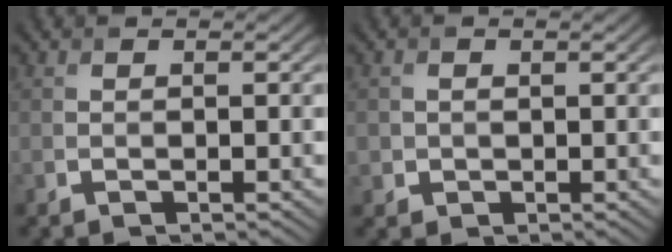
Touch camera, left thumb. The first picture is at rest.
{"total": 1.5, "force": [-0.1, 1.5, 0.1], "torque": [-0.013, -0.006, -0.007]}